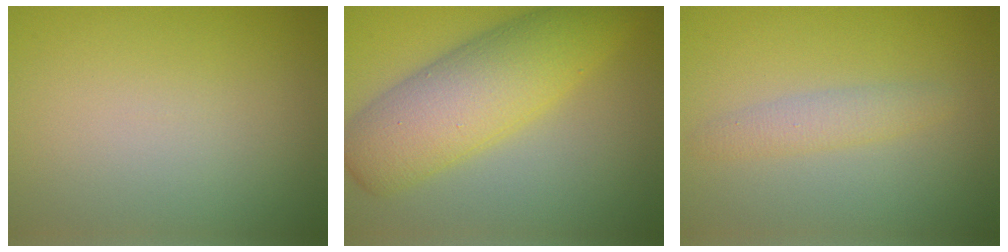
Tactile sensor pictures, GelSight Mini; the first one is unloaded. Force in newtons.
{"total": 8.4, "press": 8.4, "slide": 0.2}
{"total": 1.9, "press": 1.9, "slide": 0.1}